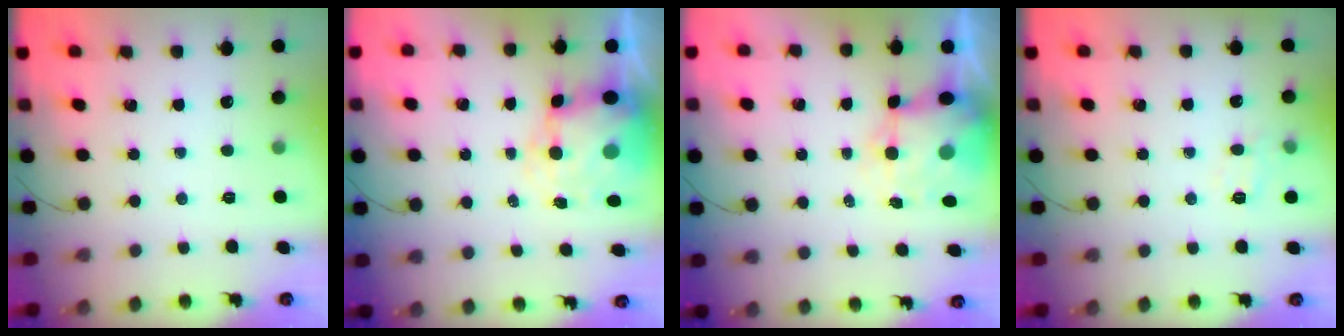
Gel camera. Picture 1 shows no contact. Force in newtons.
{"total": 9.3, "press": 9.1, "slide": 2.0}
{"total": 8.4, "press": 8.0, "slide": 2.5}
{"total": 7.7, "press": 7.6, "slide": 1.2}